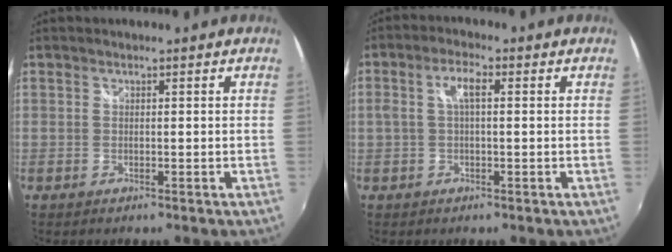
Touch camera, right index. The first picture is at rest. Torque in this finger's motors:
{"motor_torque": [0.45, -0.03, 0.25, 0.08]}